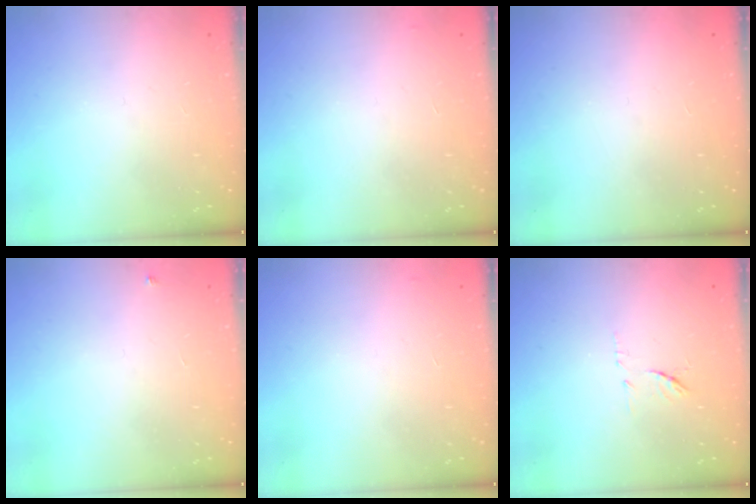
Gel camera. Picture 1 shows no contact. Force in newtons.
{"total": 2.9, "press": 2.9, "slide": 0.1}
{"total": 1.5, "press": 1.5, "slide": 0.1}
{"total": 2.7, "press": 2.7, "slide": 0.4}
{"total": 2.9, "press": 2.9, "slide": 0.1}
{"total": 6.4, "press": 6.3, "slide": 0.8}